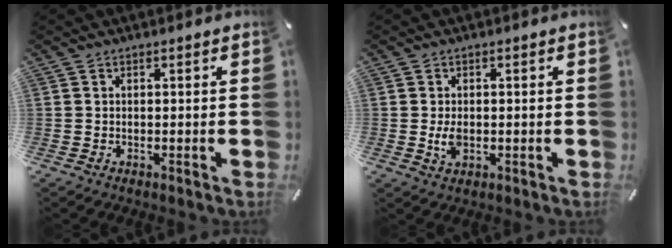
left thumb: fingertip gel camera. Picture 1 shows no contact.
{"total": 3.3, "force": [-0.2, 2.0, 2.6], "torque": [-0.055, -0.006, -0.009]}